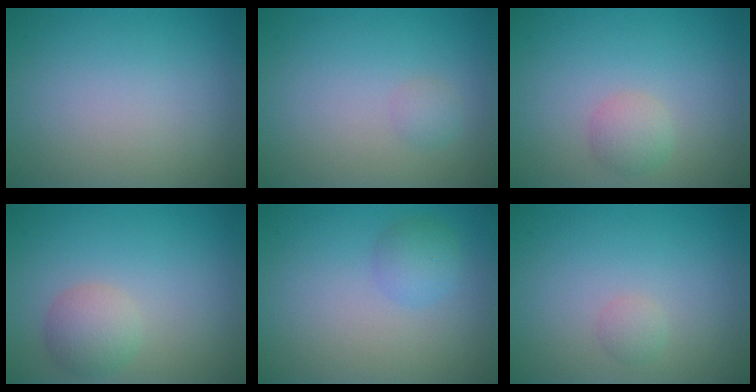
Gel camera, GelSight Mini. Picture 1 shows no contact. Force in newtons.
{"total": 1.0, "press": 1.0, "slide": 0.0}
{"total": 1.8, "press": 1.8, "slide": 0.1}
{"total": 2.7, "press": 2.7, "slide": 0.1}
{"total": 1.9, "press": 1.9, "slide": 0.1}
{"total": 0.9, "press": 0.9, "slide": 0.1}